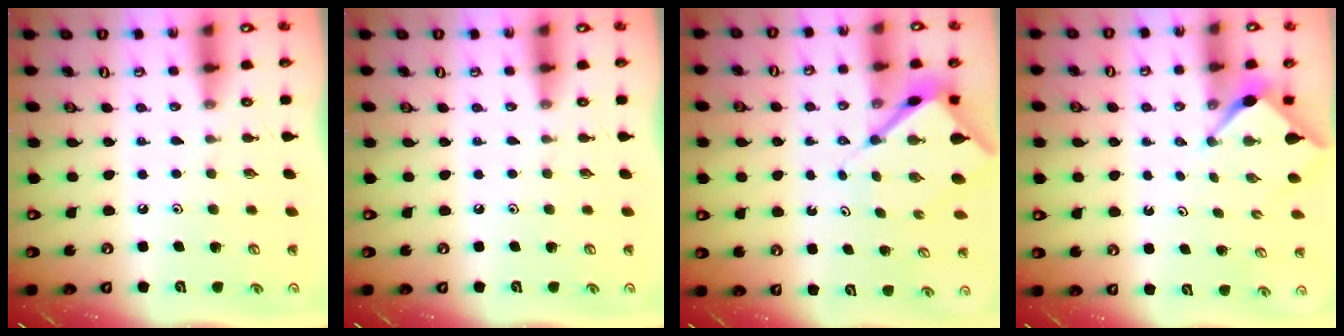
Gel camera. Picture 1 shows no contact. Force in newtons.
{"total": 0.0}
{"total": 6.9, "press": 6.9, "slide": 0.5}
{"total": 2.7, "press": 2.7, "slide": 0.4}